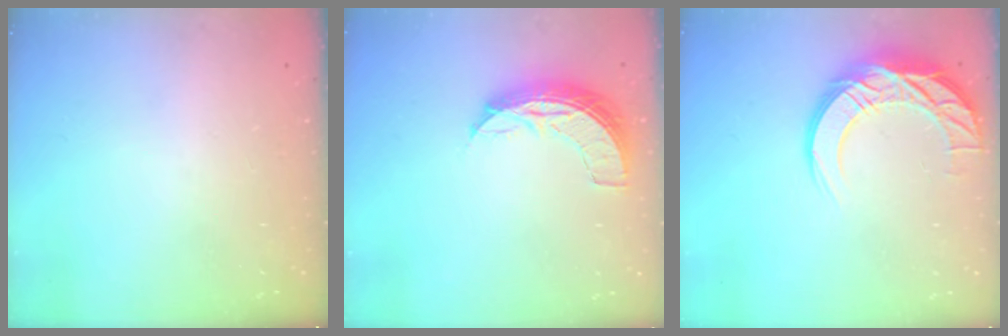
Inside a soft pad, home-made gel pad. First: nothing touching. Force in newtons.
{"total": 8.1, "press": 8.1, "slide": 0.6}
{"total": 14.9, "press": 14.9, "slide": 1.3}